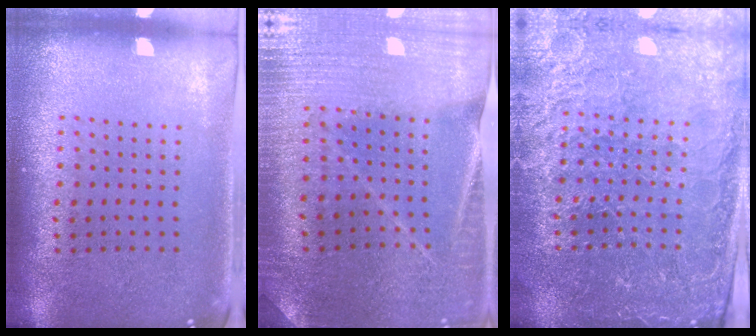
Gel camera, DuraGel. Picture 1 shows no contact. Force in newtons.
{"total": 1.7, "press": 1.7, "slide": 0.1}
{"total": 3.7, "press": 3.6, "slide": 1.0}